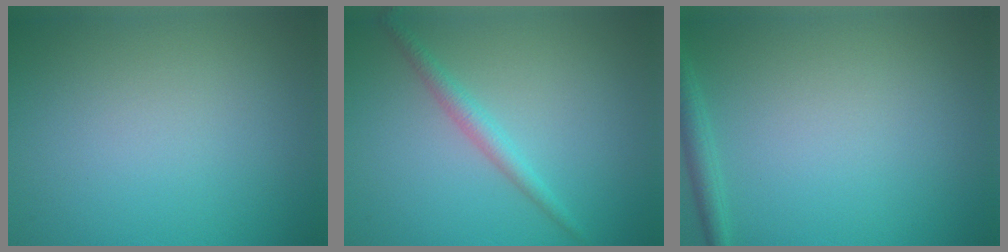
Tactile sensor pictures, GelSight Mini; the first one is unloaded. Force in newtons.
{"total": 1.8, "press": 1.8, "slide": 0.1}
{"total": 1.6, "press": 1.6, "slide": 0.1}